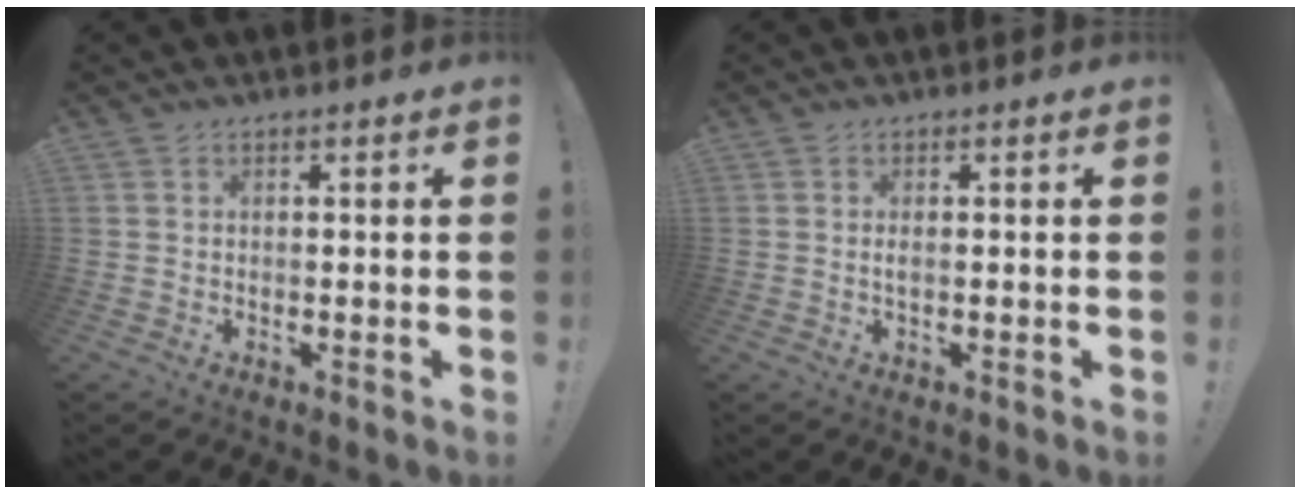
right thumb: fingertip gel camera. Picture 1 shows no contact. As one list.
[{"total": 0.9, "force": [-0.1, 0.2, 0.9], "torque": [-0.017, 0.001, -0.003]}]